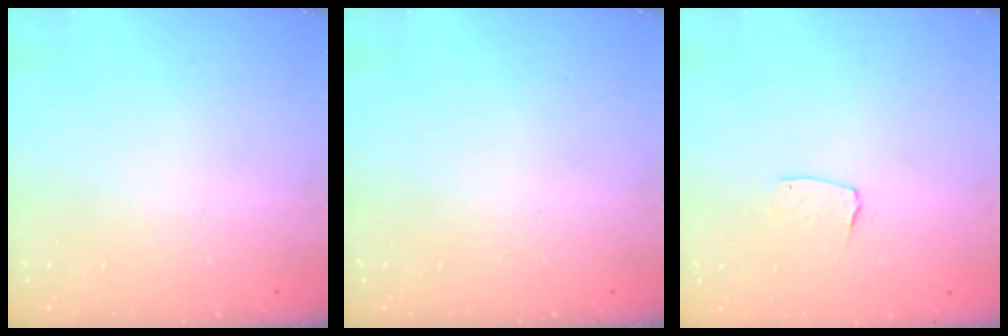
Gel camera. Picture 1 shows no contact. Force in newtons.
{"total": 0.0}
{"total": 3.7, "press": 3.7, "slide": 0.2}